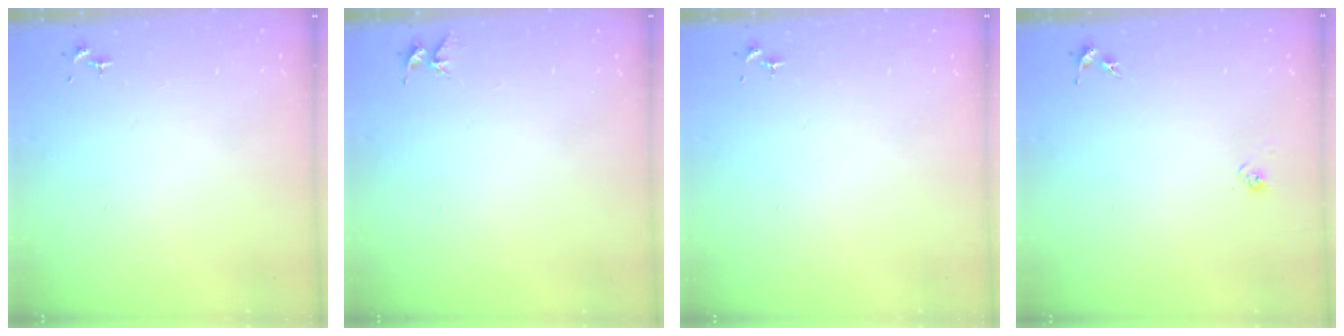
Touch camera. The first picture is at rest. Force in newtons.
{"total": 5.0, "press": 4.9, "slide": 0.5}
{"total": 0.0}
{"total": 3.3, "press": 3.2, "slide": 0.8}